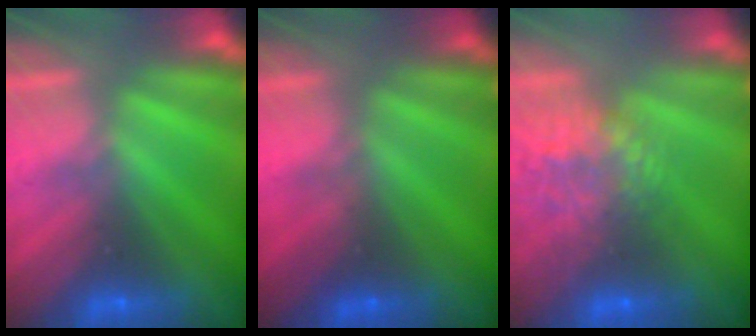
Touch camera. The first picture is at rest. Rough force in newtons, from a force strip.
{"total": 2.2}
{"total": 9.1}